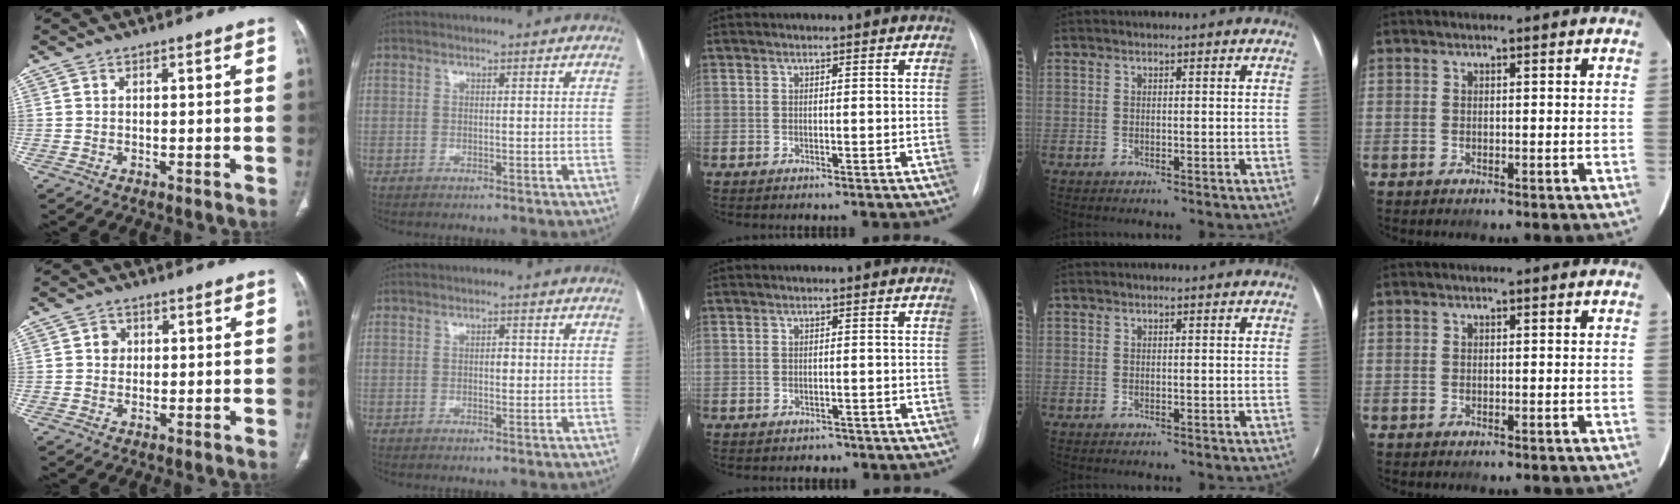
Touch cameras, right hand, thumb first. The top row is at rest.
{"thumb": {"total": 2.1, "force": [0.4, 1.9, 0.8], "torque": [0.000, 0.002, 0.004]}, "index": {"total": 1.3, "force": [0.0, 0.7, 1.1], "torque": [-0.016, 0.001, 0.000]}, "middle": {"total": 1.3, "force": [-0.9, 0.9, 0.0], "torque": [-0.002, 0.002, -0.012]}}